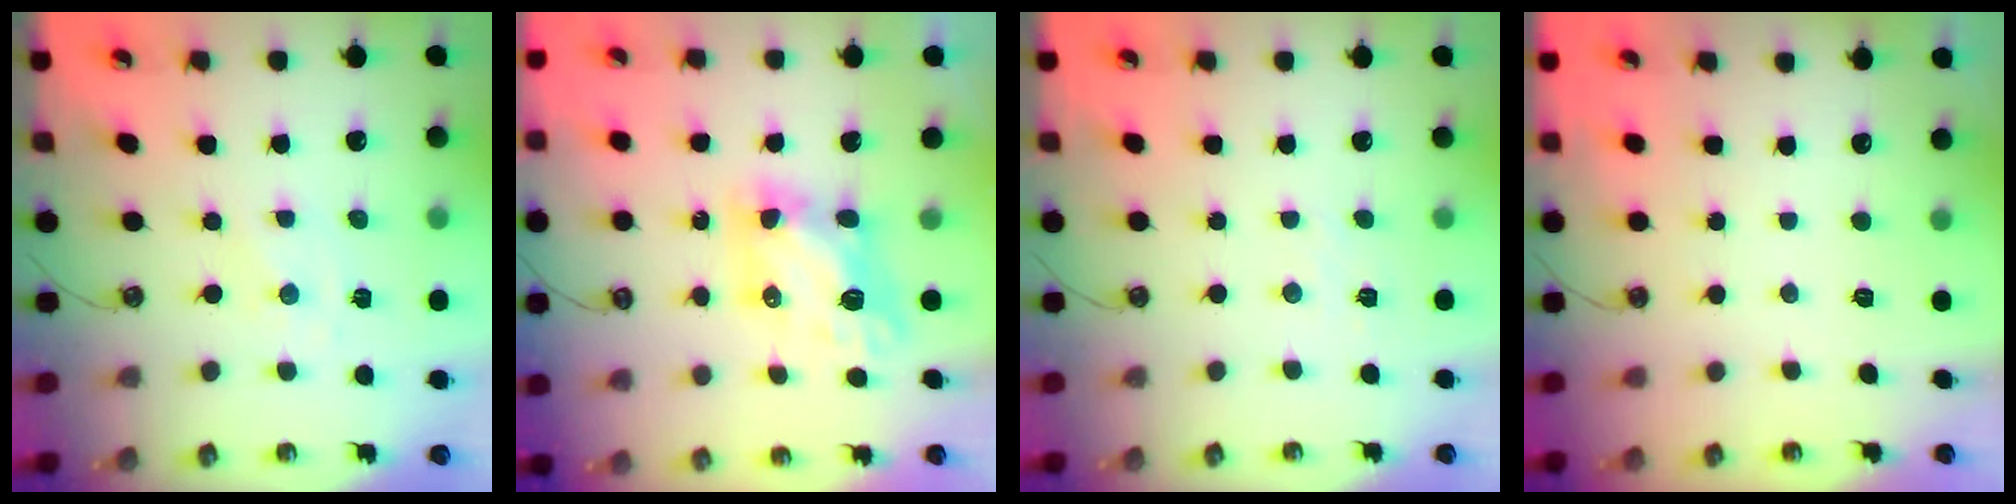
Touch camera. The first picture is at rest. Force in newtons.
{"total": 7.1, "press": 7.0, "slide": 0.6}
{"total": 2.8, "press": 2.7, "slide": 0.5}
{"total": 0.0}